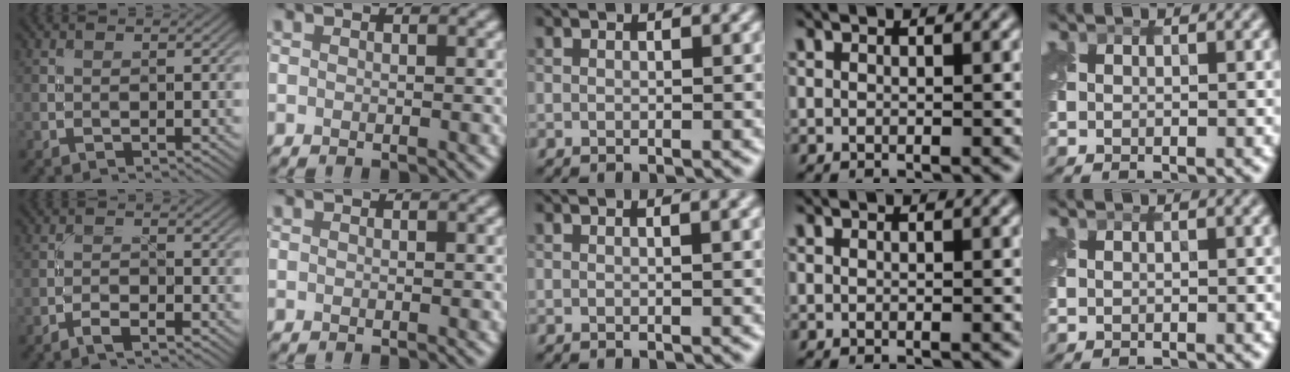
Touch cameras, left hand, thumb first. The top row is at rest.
{"thumb": {"total": 1.7, "force": [-1.5, 0.2, 0.9], "torque": [-0.021, 0.001, -0.033]}, "middle": {"total": 1.1, "force": [0.4, 0.3, 1.0], "torque": [-0.009, 0.005, 0.003]}, "little": {"total": 0.6, "force": [0.6, 0.0, -0.3], "torque": [0.005, 0.009, 0.014]}}